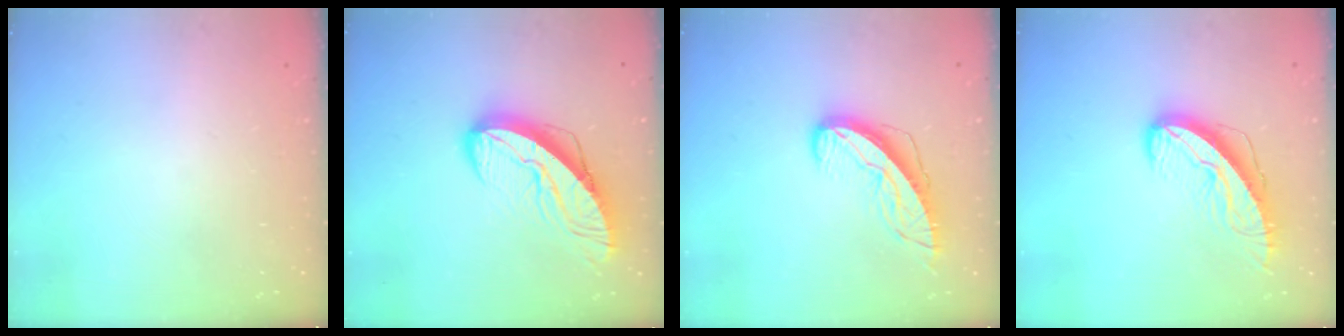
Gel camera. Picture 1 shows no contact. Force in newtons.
{"total": 12.4, "press": 12.4, "slide": 1.1}
{"total": 9.6, "press": 9.5, "slide": 1.1}
{"total": 9.6, "press": 9.5, "slide": 1.2}